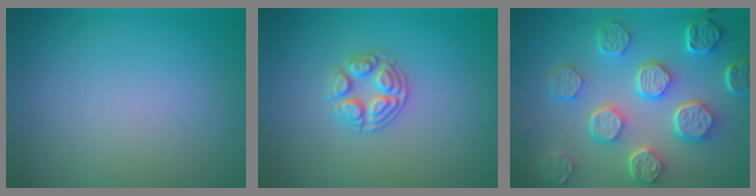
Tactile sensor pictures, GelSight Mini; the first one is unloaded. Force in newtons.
{"total": 2.6, "press": 2.6, "slide": 0.2}
{"total": 7.9, "press": 6.0, "slide": 5.1}